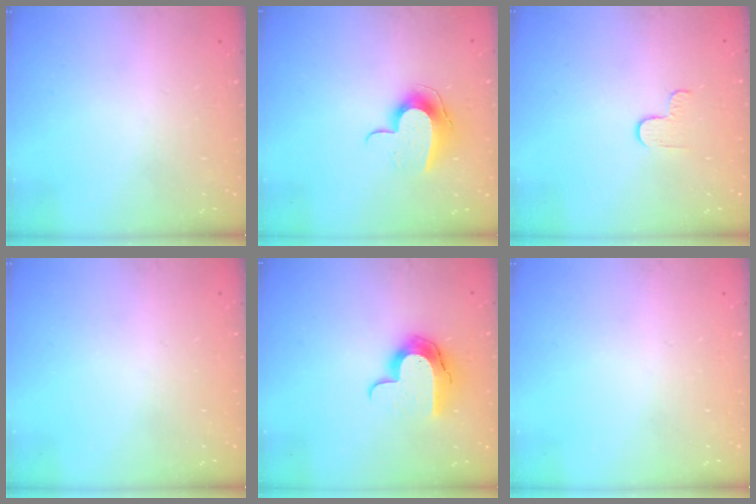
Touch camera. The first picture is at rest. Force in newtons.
{"total": 9.9, "press": 9.9, "slide": 0.4}
{"total": 2.7, "press": 2.6, "slide": 0.4}
{"total": 0.0}
{"total": 10.5, "press": 10.5, "slide": 0.8}
{"total": 0.0}